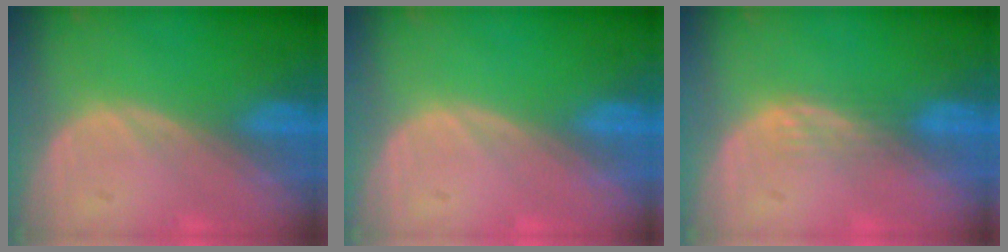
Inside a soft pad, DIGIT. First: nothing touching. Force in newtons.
{"total": 0.0}
{"total": 1.9, "press": 1.9, "slide": 0.3}